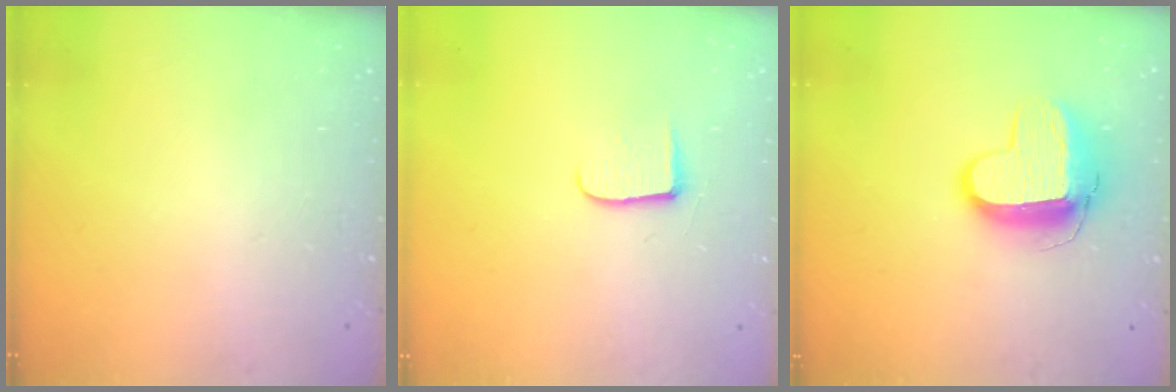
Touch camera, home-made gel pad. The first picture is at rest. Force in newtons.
{"total": 7.4, "press": 7.4, "slide": 0.6}
{"total": 11.1, "press": 11.0, "slide": 1.3}